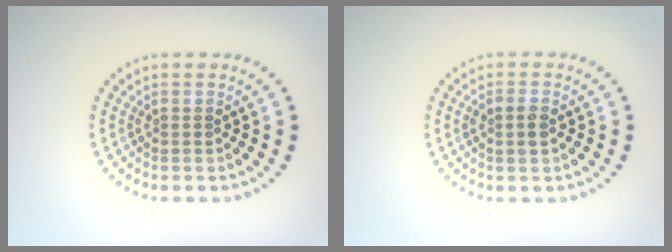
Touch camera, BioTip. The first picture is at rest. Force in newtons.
{"total": 1.5, "press": 1.5, "slide": 0.2}